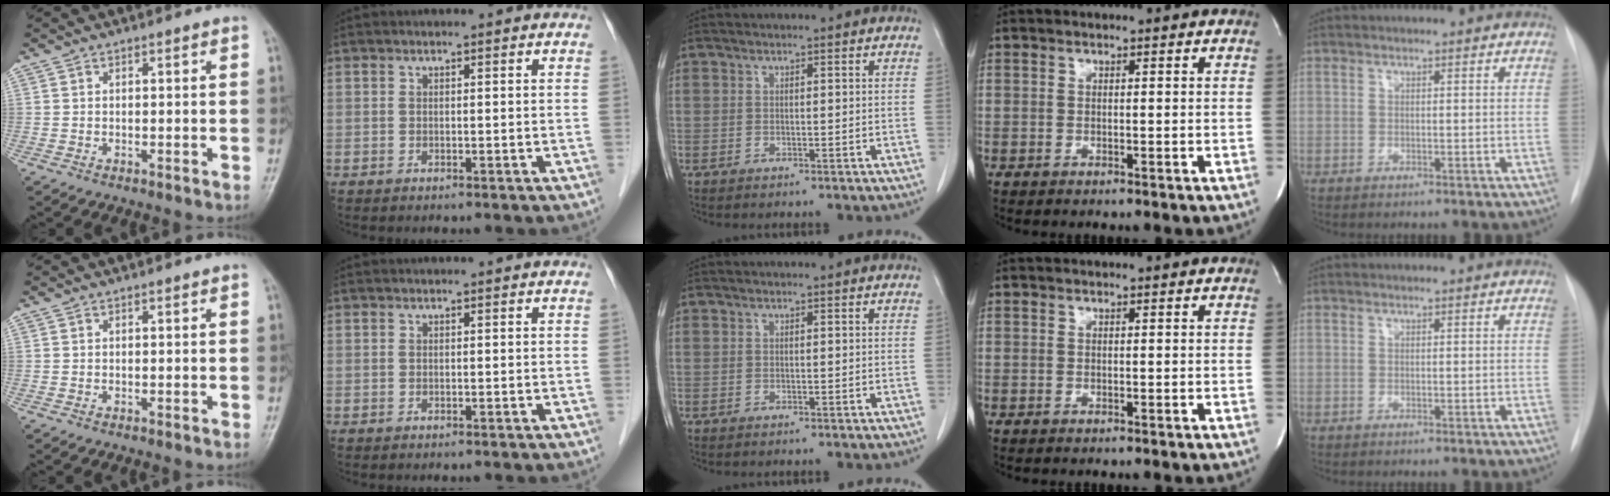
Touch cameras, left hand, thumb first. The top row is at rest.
{}